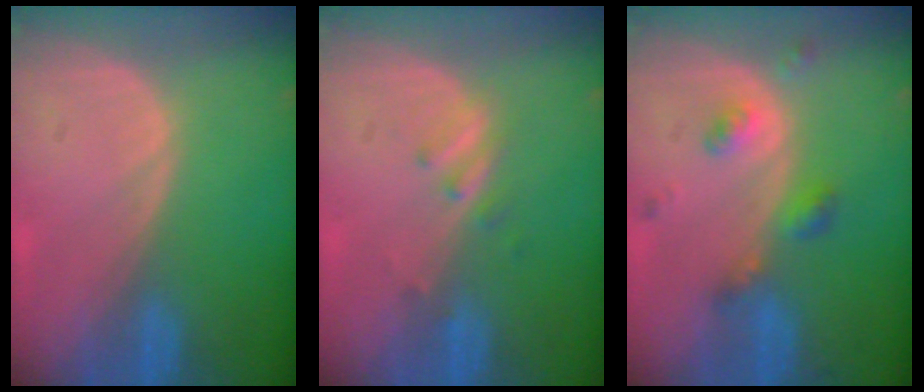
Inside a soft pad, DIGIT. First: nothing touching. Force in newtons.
{"total": 2.5, "press": 2.2, "slide": 1.2}
{"total": 4.9, "press": 4.4, "slide": 2.2}